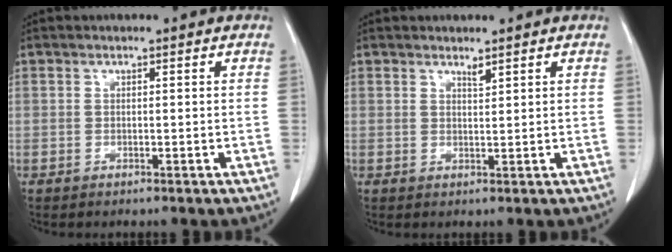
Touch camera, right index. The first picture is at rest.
{"total": 1.0, "force": [0.9, 0.0, 0.5], "torque": [-0.009, -0.007, 0.017]}